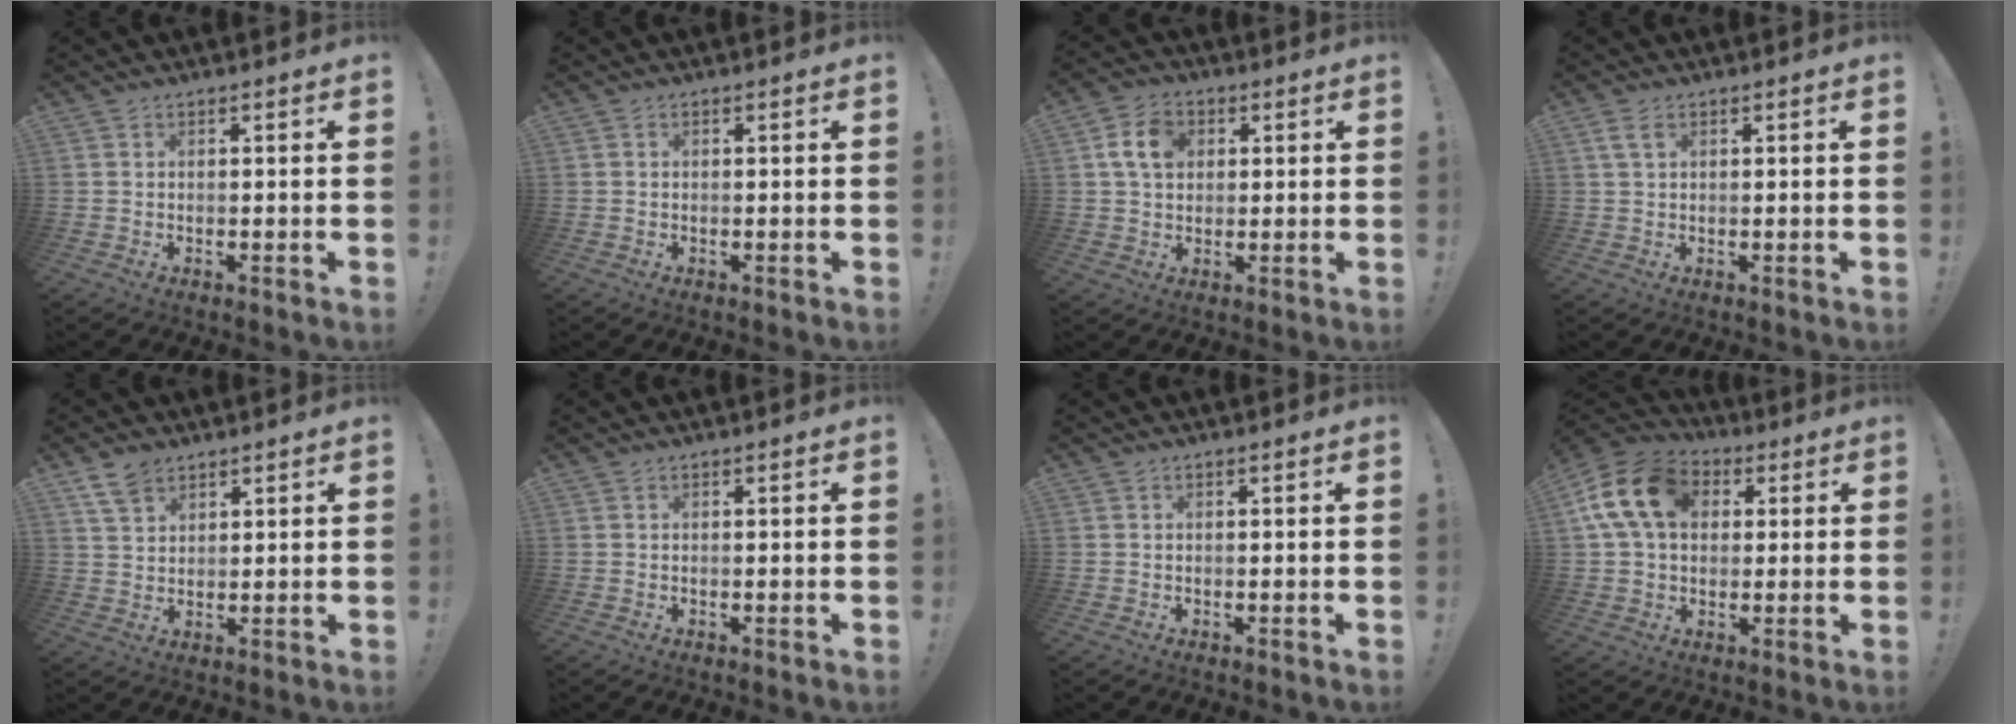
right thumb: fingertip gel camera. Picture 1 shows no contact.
{"total": 0.0}
{"total": 8.6, "force": [2.3, 6.4, 5.2], "torque": [-0.086, 0.015, 0.046]}
{"total": 3.3, "force": [1.5, 1.5, 2.5], "torque": [-0.048, 0.002, 0.028]}
{"total": 6.6, "force": [4.5, 3.7, 3.0], "torque": [-0.063, -0.011, 0.088]}
{"total": 0.0}
{"total": 0.0}
{"total": 16.3, "force": [4.4, 12.0, 10.2], "torque": [-0.178, 0.007, 0.087]}